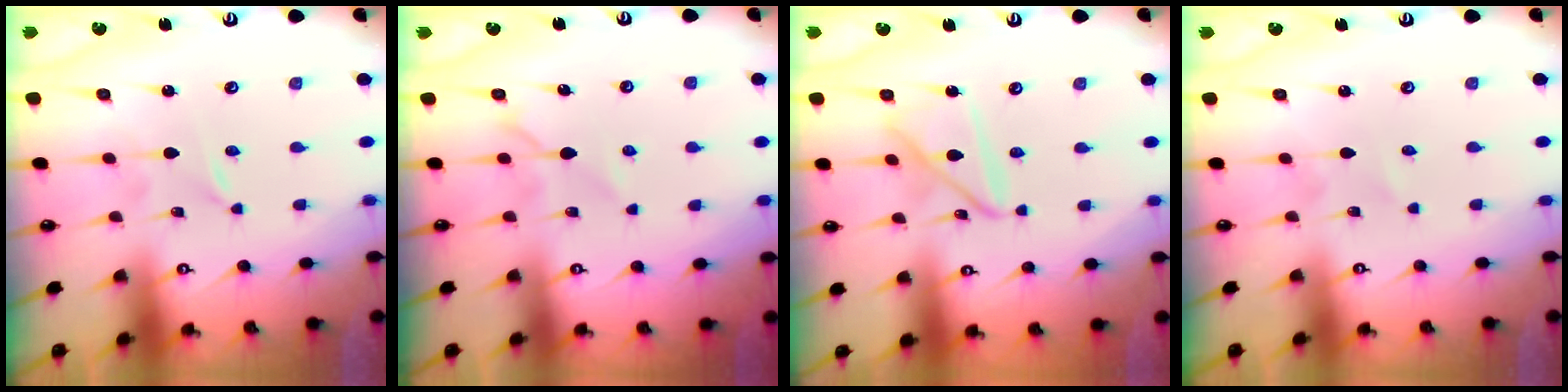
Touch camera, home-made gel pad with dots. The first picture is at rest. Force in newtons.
{"total": 5.7, "press": 5.7, "slide": 0.6}
{"total": 10.6, "press": 10.6, "slide": 0.8}
{"total": 0.0}